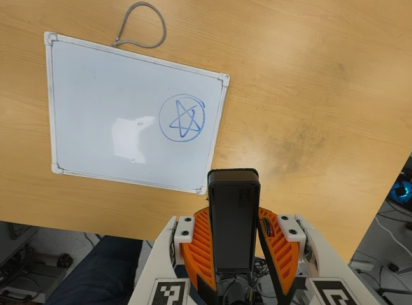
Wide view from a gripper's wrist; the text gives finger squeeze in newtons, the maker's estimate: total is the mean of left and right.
{"total": 5.8, "left": 5.2, "right": 6.5}